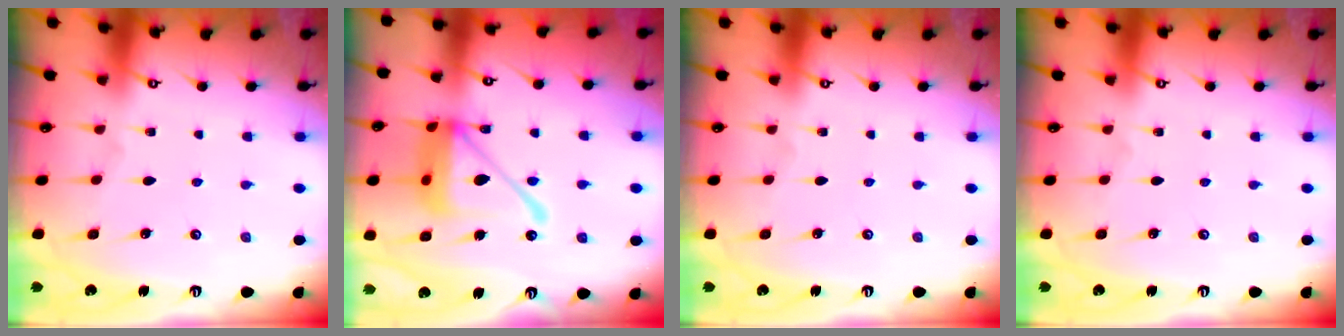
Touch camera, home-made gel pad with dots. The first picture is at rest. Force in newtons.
{"total": 18.5, "press": 18.4, "slide": 1.9}
{"total": 0.0}
{"total": 0.0}